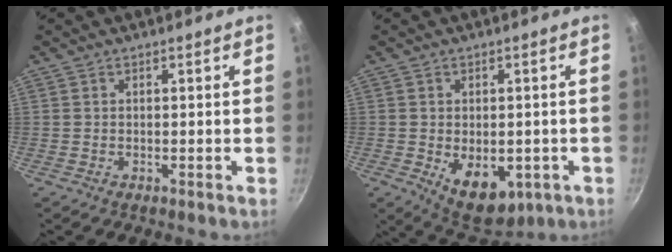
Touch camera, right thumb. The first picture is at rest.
{"total": 10.2, "force": [-2.5, 6.4, 7.5], "torque": [-0.075, -0.008, -0.017]}